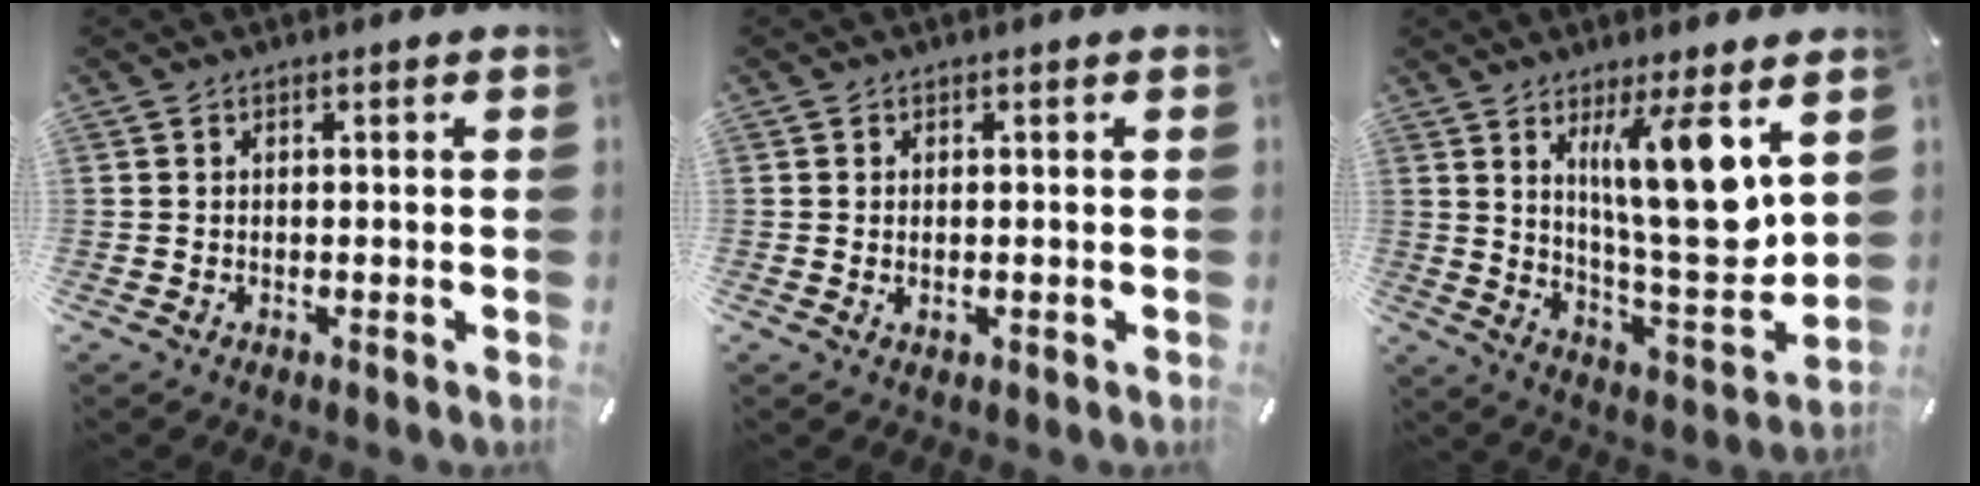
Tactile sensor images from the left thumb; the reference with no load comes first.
{"total": 1.0, "force": [0.0, 0.6, 0.9], "torque": [-0.011, -0.003, -0.001]}
{"total": 17.0, "force": [7.2, 3.1, 15.1], "torque": [-0.245, -0.049, 0.107]}